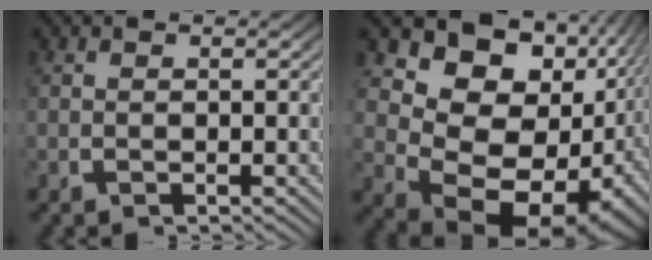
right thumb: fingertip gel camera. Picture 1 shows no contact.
{"total": 18.0, "force": [-0.5, 13.1, 12.4], "torque": [-0.220, -0.045, -0.004]}